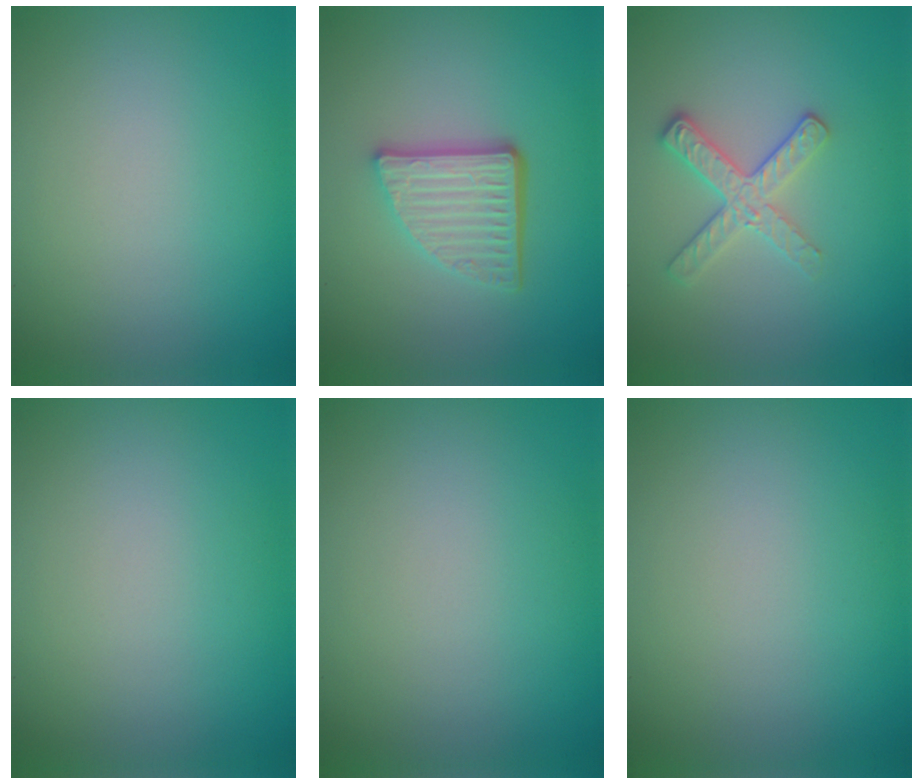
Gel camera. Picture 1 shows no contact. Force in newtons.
{"total": 4.7, "press": 3.5, "slide": 3.3}
{"total": 2.6, "press": 2.4, "slide": 0.9}
{"total": 0.0}
{"total": 0.0}
{"total": 0.0}